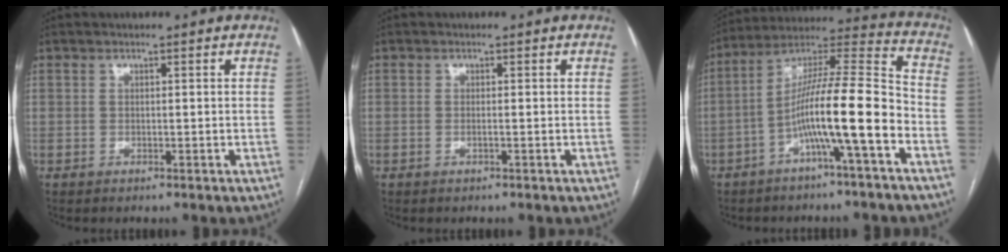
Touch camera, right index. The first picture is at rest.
{"total": 0.5, "force": [-0.1, 0.0, 0.5], "torque": [-0.012, 0.000, -0.001]}
{"total": 14.4, "force": [-5.2, 0.4, 13.4], "torque": [-0.231, 0.025, -0.092]}